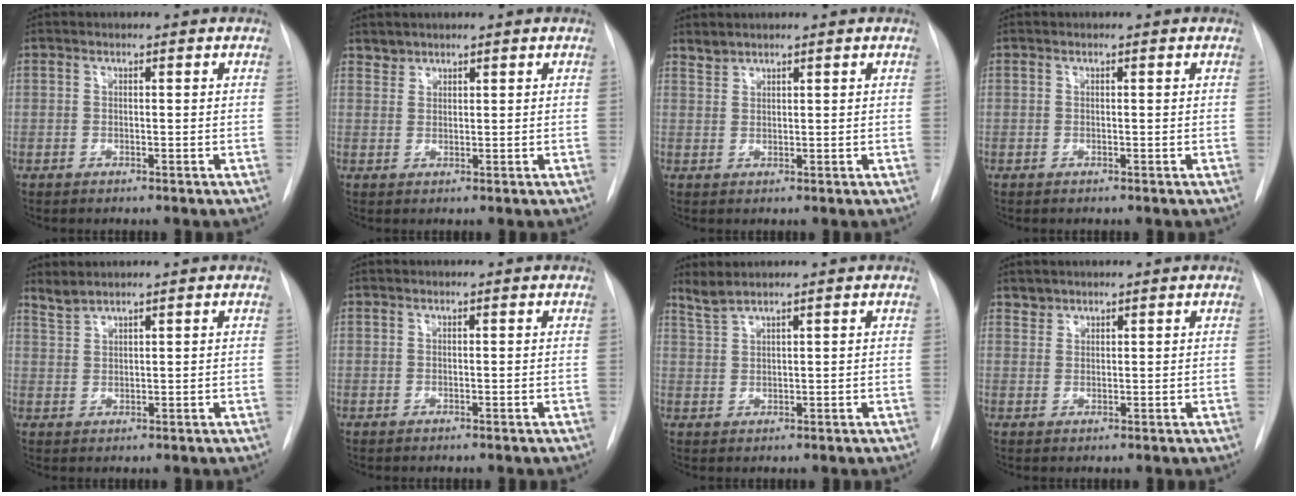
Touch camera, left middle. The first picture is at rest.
{"total": 1.5, "force": [1.3, 0.6, -0.3], "torque": [0.010, 0.004, 0.022]}
{"total": 1.5, "force": [1.5, 0.2, -0.1], "torque": [0.000, 0.004, 0.031]}
{"total": 0.0}
{"total": 1.9, "force": [1.9, 0.1, 0.0], "torque": [-0.002, 0.006, 0.043]}
{"total": 0.0}
{"total": 2.4, "force": [2.2, -0.3, 0.8], "torque": [-0.025, 0.009, 0.053]}
{"total": 1.4, "force": [1.3, 0.6, -0.3], "torque": [0.011, 0.004, 0.020]}